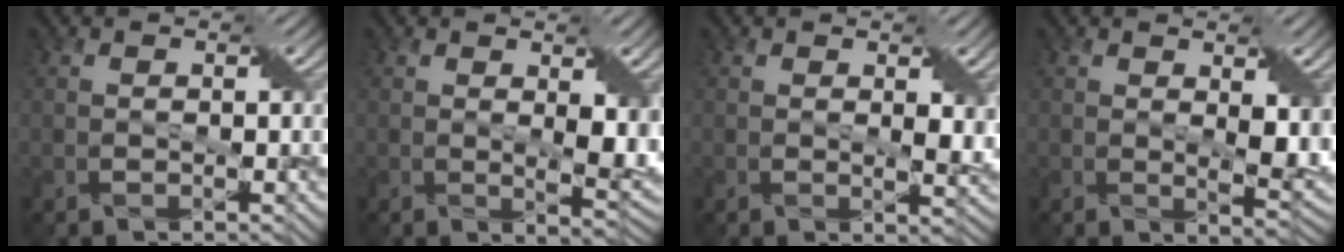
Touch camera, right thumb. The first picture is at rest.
{"total": 5.2, "force": [1.0, 2.1, 4.6], "torque": [-0.078, -0.013, 0.024]}
{"total": 2.9, "force": [0.8, 1.1, 2.5], "torque": [-0.045, -0.004, 0.017]}
{"total": 4.8, "force": [1.2, 2.0, 4.2], "torque": [-0.073, -0.011, 0.025]}